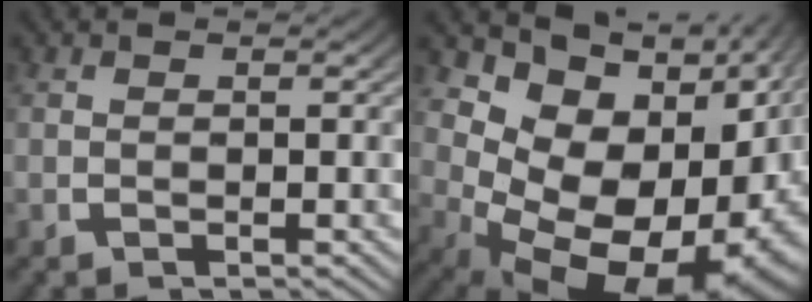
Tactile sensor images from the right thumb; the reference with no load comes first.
{"total": 18.1, "force": [0.0, 11.9, 13.6], "torque": [-0.217, -0.030, 0.017]}